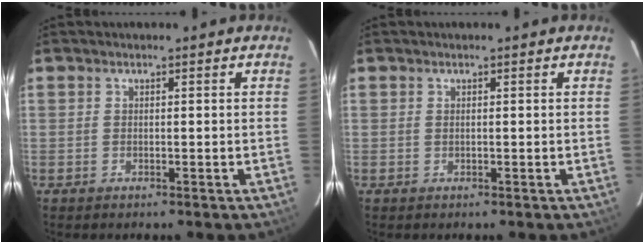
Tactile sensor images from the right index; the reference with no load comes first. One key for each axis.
{"total": 0.0}